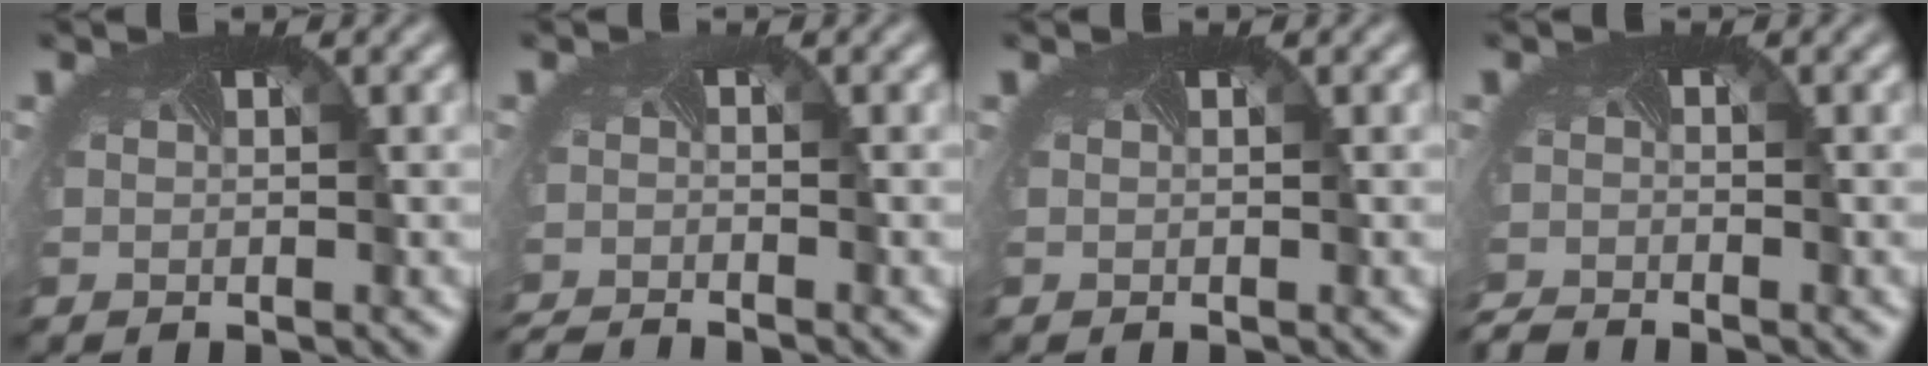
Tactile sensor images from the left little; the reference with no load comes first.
{"total": 3.1, "force": [-3.1, -0.2, 0.4], "torque": [-0.011, -0.021, -0.060]}
{"total": 0.0}
{"total": 2.4, "force": [-2.3, -0.3, -0.2], "torque": [-0.007, -0.021, -0.050]}